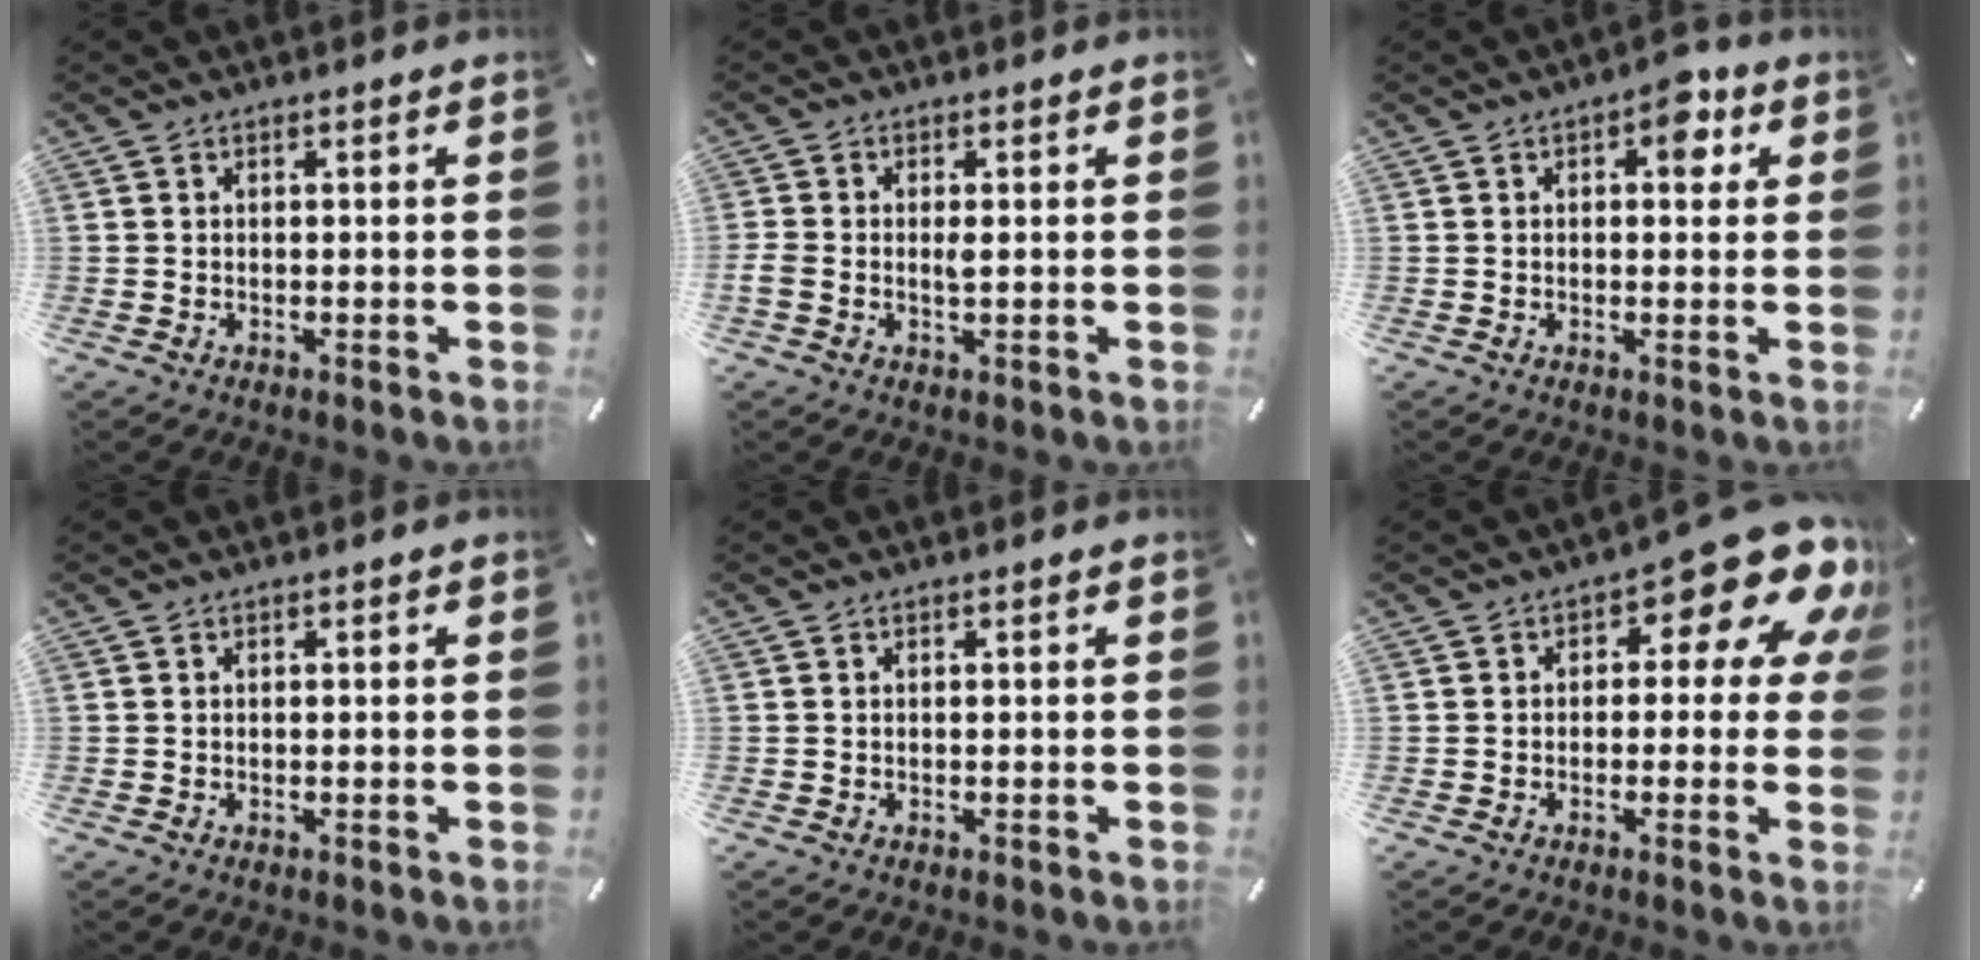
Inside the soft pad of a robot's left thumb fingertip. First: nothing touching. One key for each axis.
{"total": 2.1, "fx": -0.1, "fy": 1.0, "fz": 1.9, "tx": -0.037, "ty": 0.000, "tz": -0.002}
{"total": 5.3, "fx": 2.0, "fy": 3.1, "fz": 3.8, "tx": -0.036, "ty": -0.007, "tz": 0.024}
{"total": 0.0}
{"total": 0.0}
{"total": 14.3, "fx": 6.8, "fy": 6.0, "fz": 11.1, "tx": -0.144, "ty": -0.049, "tz": 0.111}